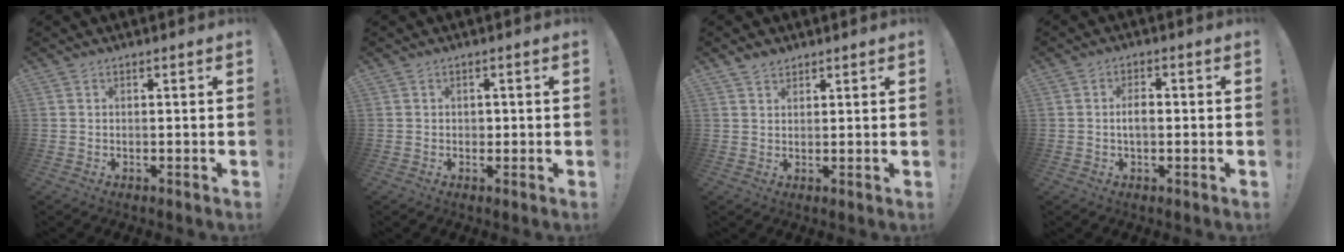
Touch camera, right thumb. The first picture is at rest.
{"total": 1.1, "force": [-0.1, 1.0, 0.2], "torque": [0.004, 0.000, -0.003]}
{"total": 2.5, "force": [2.1, 1.3, 0.5], "torque": [-0.003, -0.012, 0.037]}
{"total": 3.7, "force": [-0.3, 1.8, 3.2], "torque": [-0.050, 0.000, -0.010]}